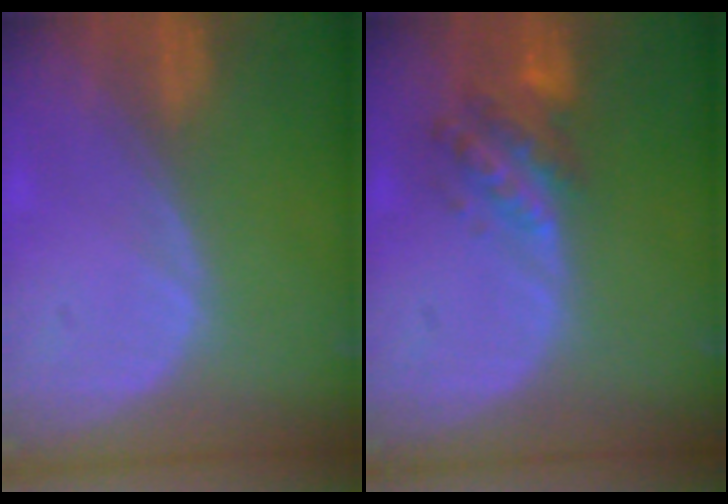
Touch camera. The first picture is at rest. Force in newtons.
{"total": 5.9, "press": 5.6, "slide": 1.8}